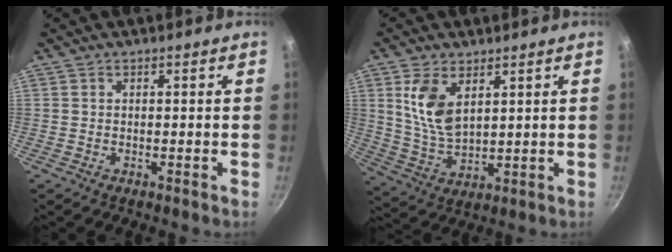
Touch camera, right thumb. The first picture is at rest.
{"total": 9.8, "force": [3.8, 5.3, 7.3], "torque": [-0.134, -0.030, 0.083]}